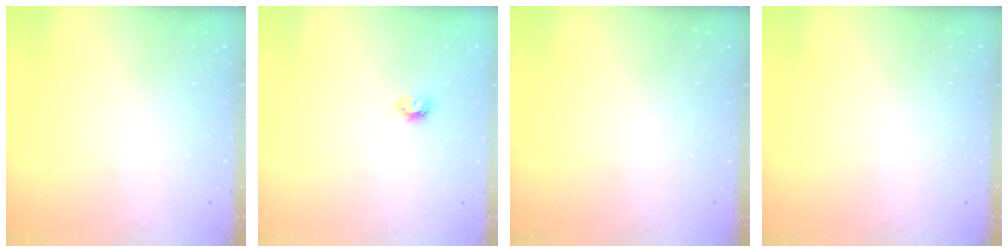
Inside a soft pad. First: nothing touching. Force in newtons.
{"total": 4.9, "press": 4.9, "slide": 0.8}
{"total": 0.0}
{"total": 0.0}